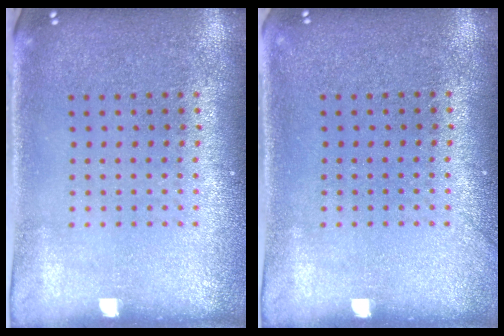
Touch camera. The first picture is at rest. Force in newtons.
{"total": 0.5, "press": 0.5, "slide": 0.1}